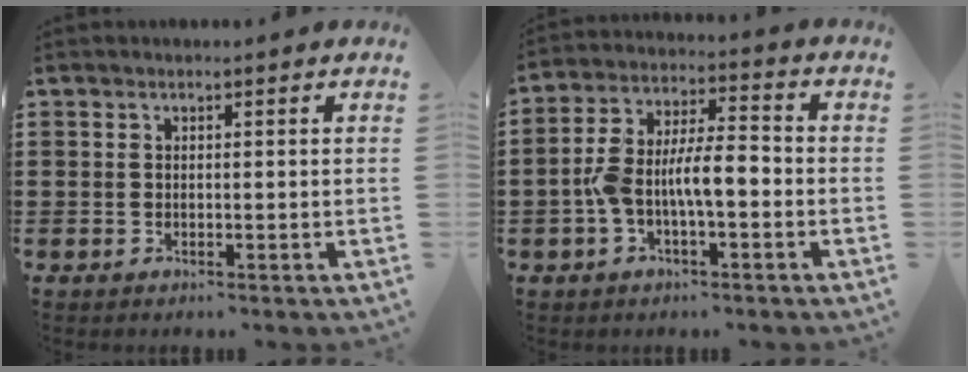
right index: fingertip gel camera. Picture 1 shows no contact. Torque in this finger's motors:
{"motor_torque": [1.14, -1.00, 0.32, 0.21]}